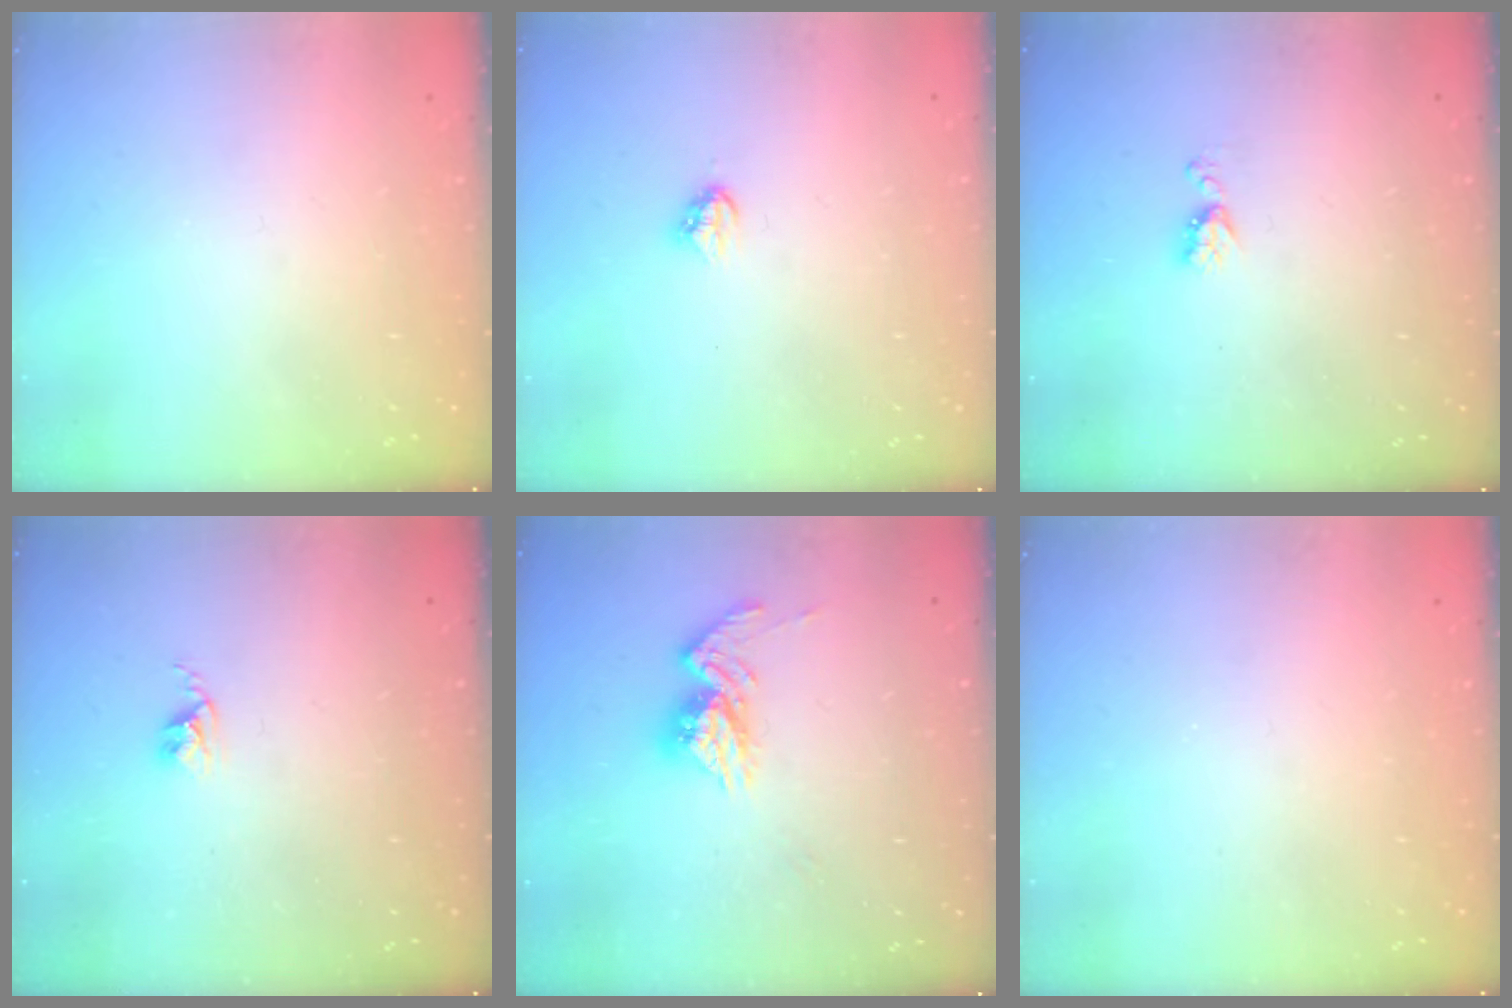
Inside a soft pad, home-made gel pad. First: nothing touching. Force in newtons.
{"total": 3.7, "press": 3.6, "slide": 0.5}
{"total": 4.5, "press": 4.5, "slide": 0.5}
{"total": 2.4, "press": 2.4, "slide": 0.3}
{"total": 11.5, "press": 11.4, "slide": 0.8}
{"total": 0.0}